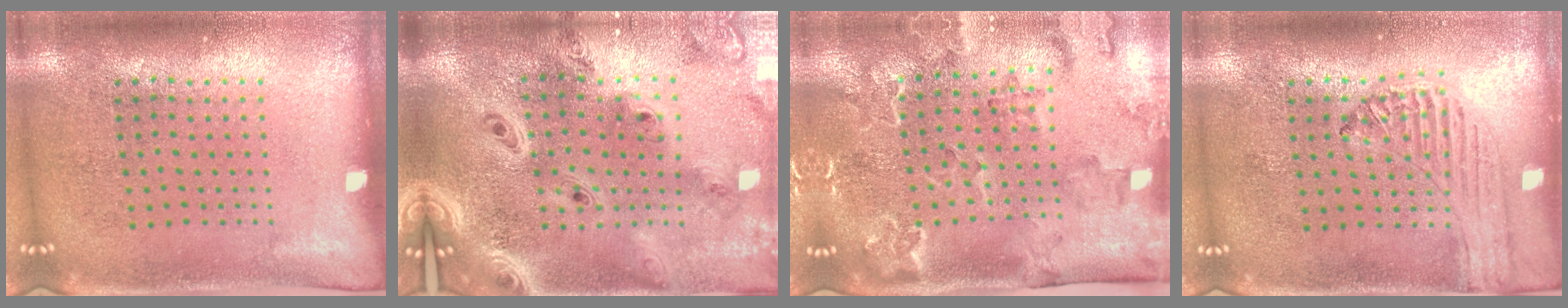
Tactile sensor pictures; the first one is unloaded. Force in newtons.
{"total": 3.9, "press": 3.0, "slide": 2.5}
{"total": 2.3, "press": 2.3, "slide": 0.4}
{"total": 0.6, "press": 0.6, "slide": 0.1}